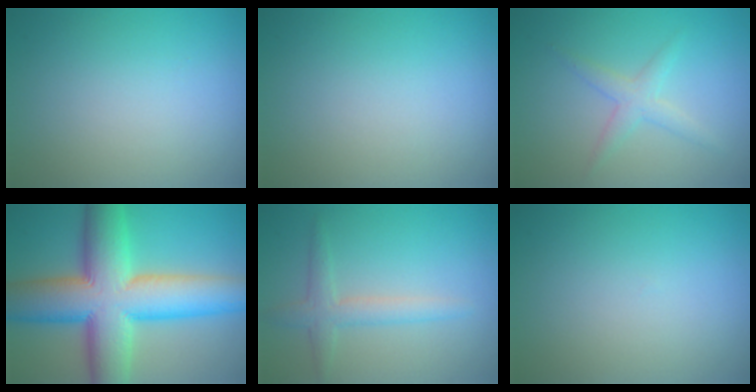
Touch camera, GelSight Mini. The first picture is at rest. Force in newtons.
{"total": 0.0}
{"total": 2.0, "press": 2.0, "slide": 0.0}
{"total": 14.2, "press": 14.2, "slide": 0.2}
{"total": 2.4, "press": 2.4, "slide": 0.1}
{"total": 0.0}